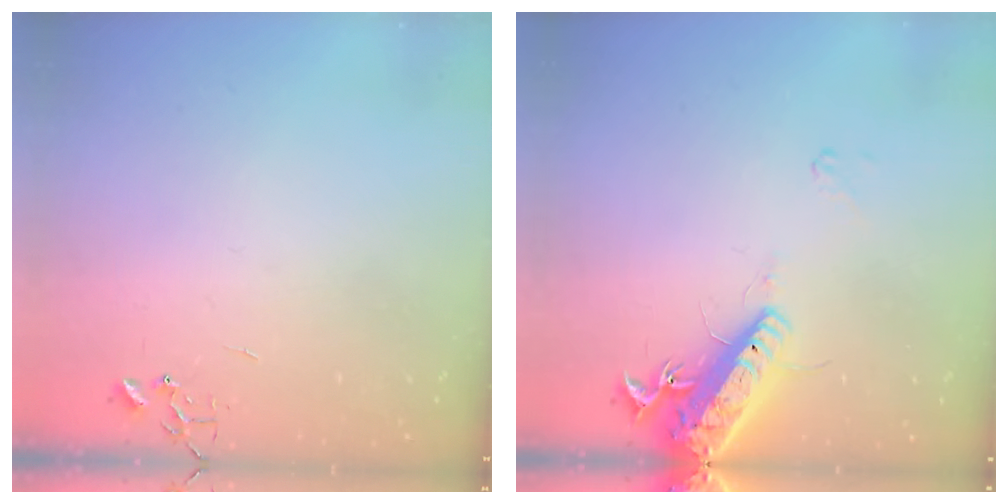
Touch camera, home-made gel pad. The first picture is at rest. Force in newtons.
{"total": 15.7, "press": 15.3, "slide": 3.5}